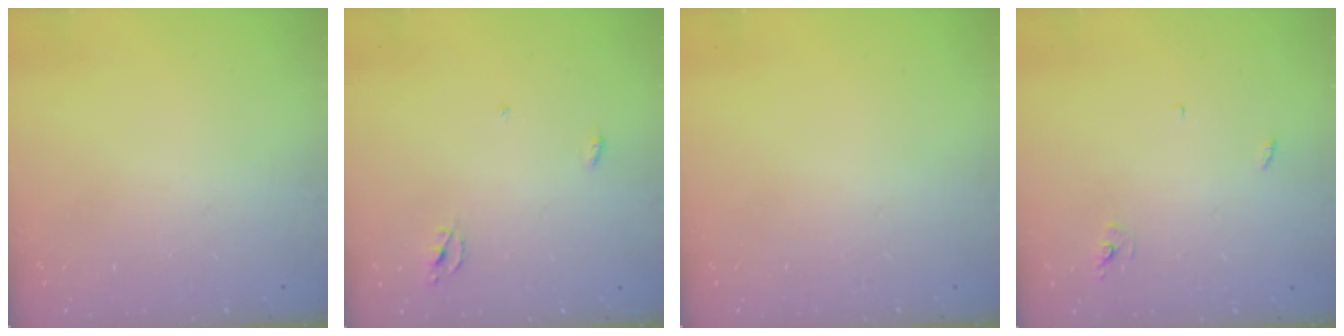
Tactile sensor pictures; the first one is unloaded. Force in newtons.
{"total": 2.3, "press": 2.3, "slide": 0.1}
{"total": 0.0}
{"total": 2.4, "press": 2.4, "slide": 0.1}